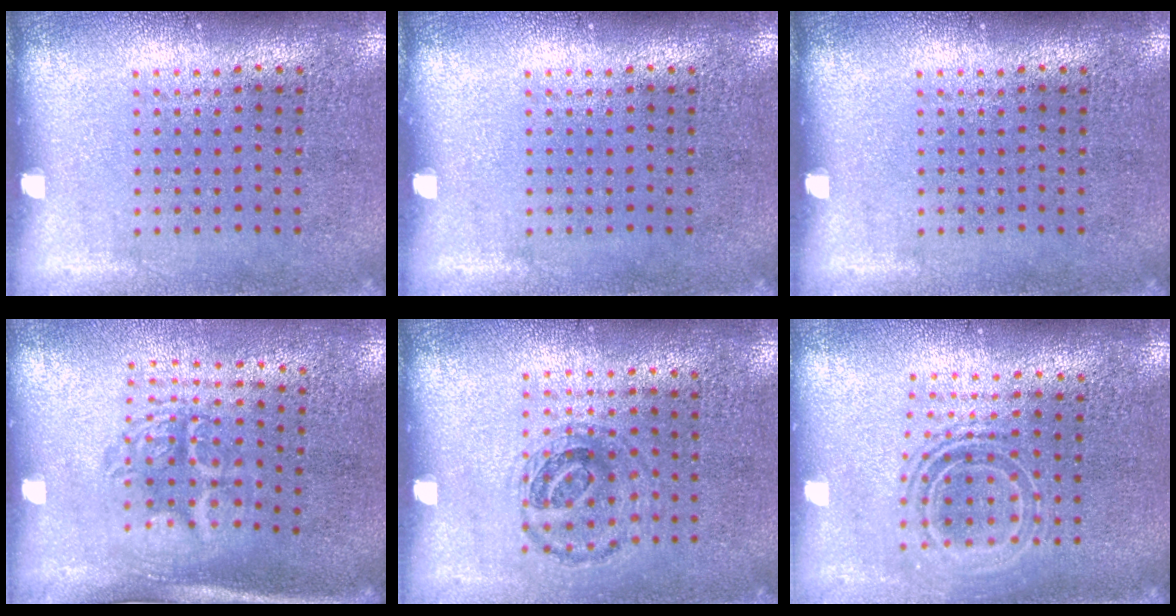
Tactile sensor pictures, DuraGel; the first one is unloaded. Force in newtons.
{"total": 0.0}
{"total": 0.0}
{"total": 1.7, "press": 1.3, "slide": 1.2}
{"total": 1.0, "press": 0.9, "slide": 0.3}
{"total": 1.6, "press": 1.2, "slide": 1.0}